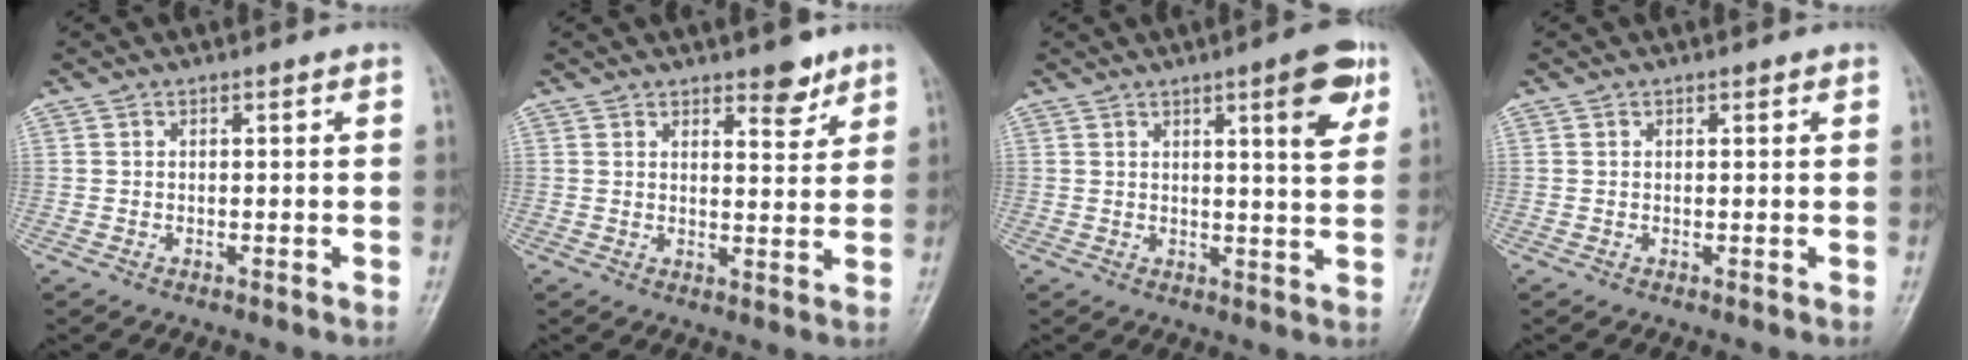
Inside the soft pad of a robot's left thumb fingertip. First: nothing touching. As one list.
[{"total": 5.2, "force": [3.7, 2.2, 2.9], "torque": [-0.018, -0.025, 0.051]}, {"total": 8.3, "force": [4.0, 1.7, 7.0], "torque": [-0.083, -0.018, 0.050]}, {"total": 0.7, "force": [0.5, 0.4, 0.3], "torque": [-0.001, -0.002, 0.004]}]